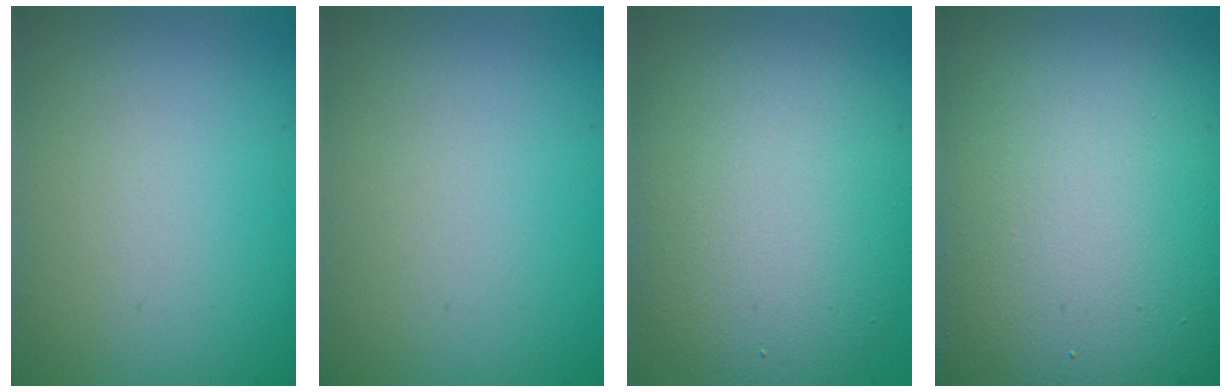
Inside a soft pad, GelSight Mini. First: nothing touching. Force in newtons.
{"total": 0.0}
{"total": 7.8, "press": 7.8, "slide": 0.3}
{"total": 23.9, "press": 23.9, "slide": 1.2}